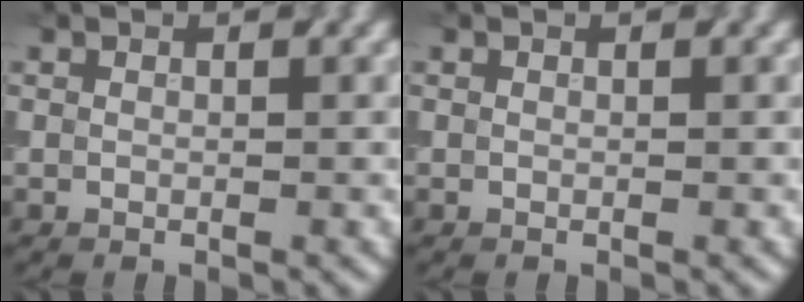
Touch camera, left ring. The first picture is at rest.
{"total": 0.0}